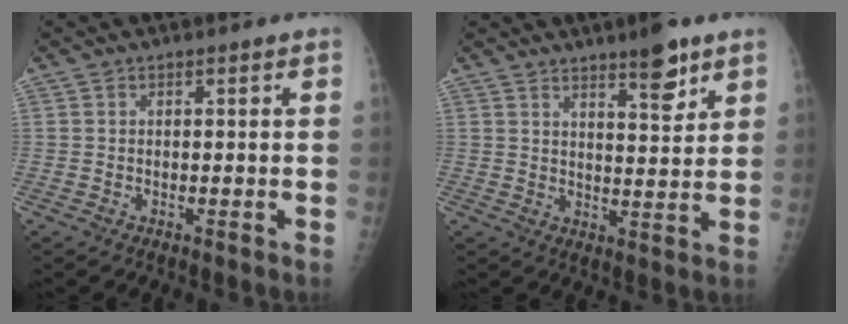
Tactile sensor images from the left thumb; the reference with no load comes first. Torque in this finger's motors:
{"motor_torque": [0.11, 0.22, -0.04, -0.17, 0.02]}